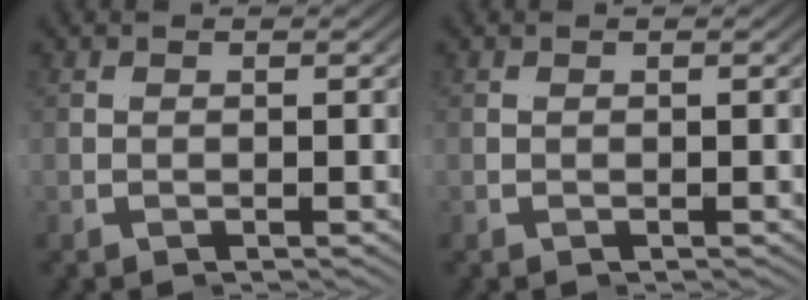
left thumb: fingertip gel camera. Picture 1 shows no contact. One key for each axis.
{"total": 0.0}